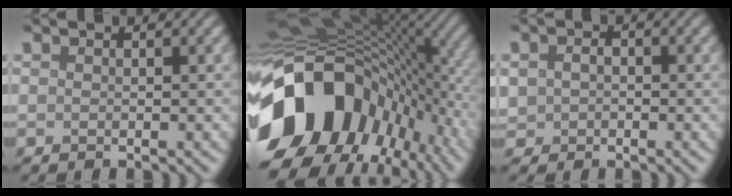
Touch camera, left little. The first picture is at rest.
{"total": 17.2, "force": [-4.4, 12.1, 11.4], "torque": [-0.219, -0.004, -0.076]}
{"total": 2.5, "force": [0.0, 2.2, 1.2], "torque": [-0.018, 0.005, -0.009]}